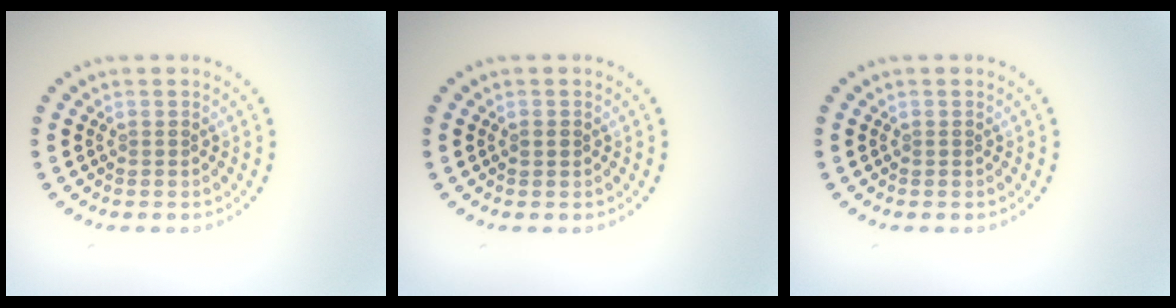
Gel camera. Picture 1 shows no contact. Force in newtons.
{"total": 0.9, "press": 0.9, "slide": 0.1}
{"total": 0.0}